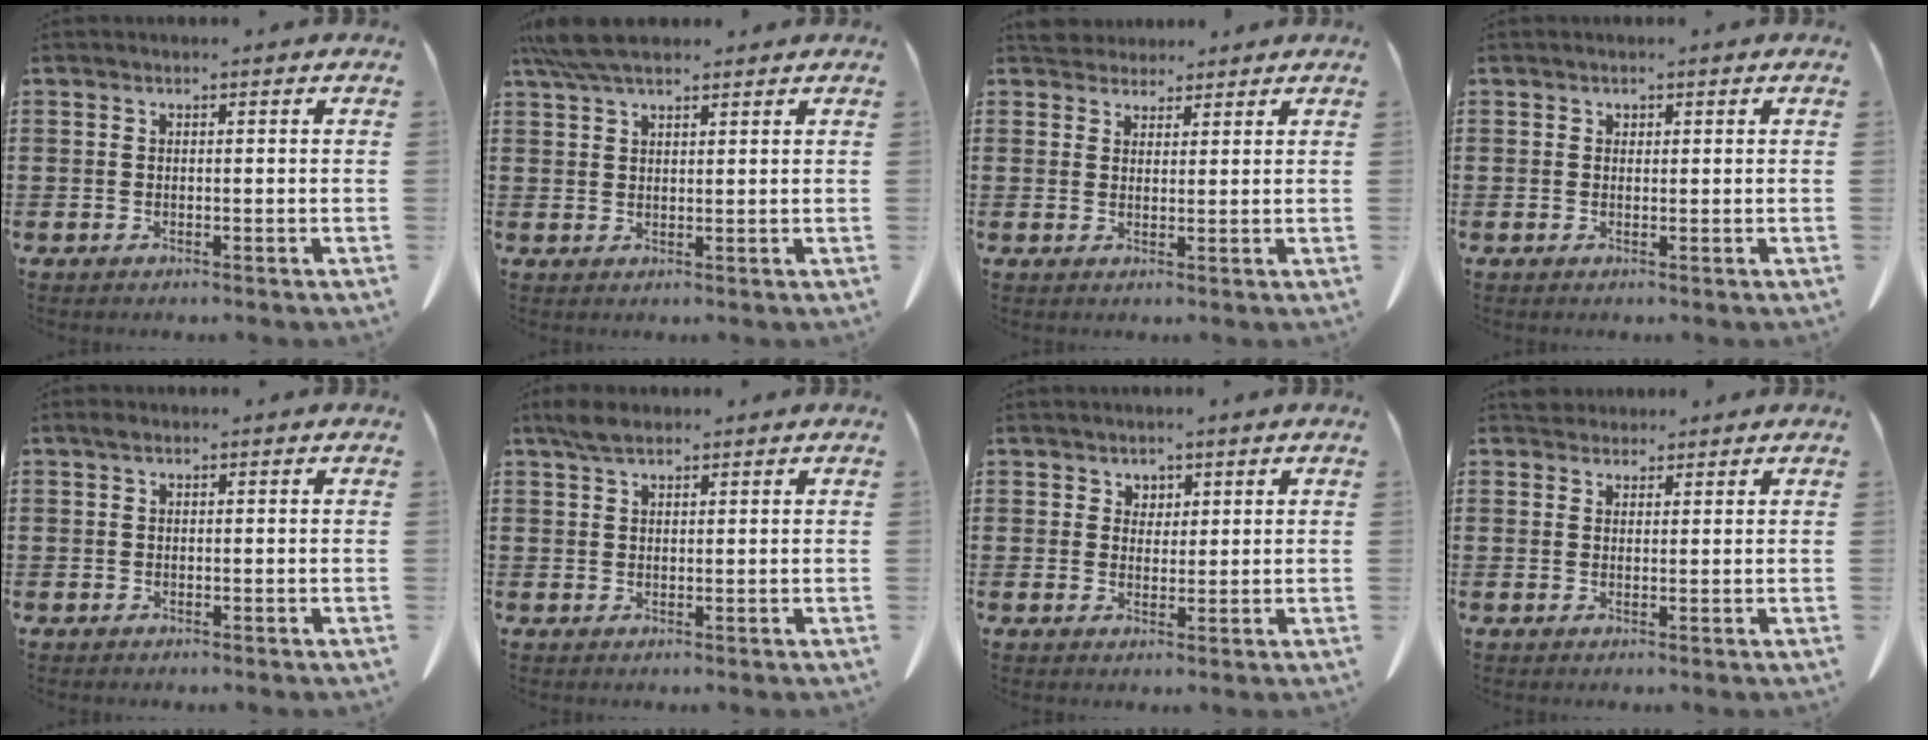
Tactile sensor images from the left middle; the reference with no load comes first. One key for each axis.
{"total": 5.5, "fx": 4.4, "fy": 1.3, "fz": 3.1, "tx": -0.071, "ty": -0.003, "tz": 0.082}
{"total": 3.6, "fx": 3.4, "fy": 1.2, "fz": 0.3, "tx": -0.007, "ty": -0.006, "tz": 0.065}
{"total": 0.5, "fx": 0.3, "fy": 0.4, "fz": 0.0, "tx": -0.003, "ty": 0.001, "tz": 0.007}
{"total": 0.7, "fx": 0.3, "fy": 0.5, "fz": 0.4, "tx": -0.011, "ty": 0.005, "tz": 0.004}
{"total": 2.9, "fx": 2.2, "fy": 1.1, "fz": 1.4, "tx": -0.034, "ty": 0.005, "tz": 0.041}
{"total": 2.3, "fx": 1.8, "fy": 1.4, "fz": 0.2, "tx": -0.002, "ty": 0.003, "tz": 0.032}
{"total": 2.3, "fx": 2.1, "fy": 0.9, "fz": 0.1, "tx": 0.000, "ty": 0.002, "tz": 0.040}